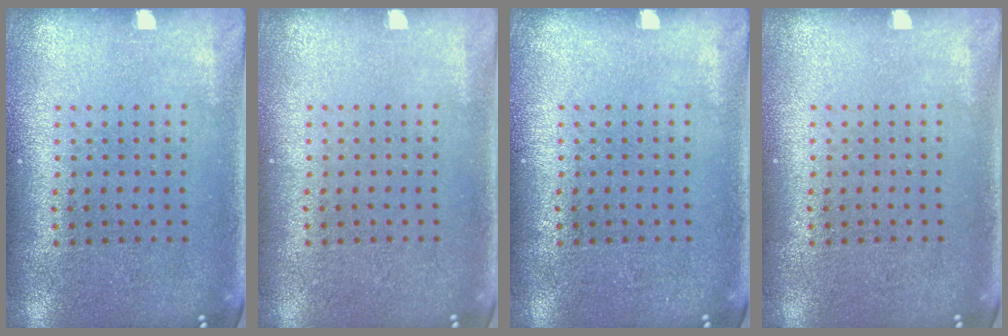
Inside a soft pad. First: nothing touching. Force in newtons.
{"total": 0.0}
{"total": 0.0}
{"total": 0.0}